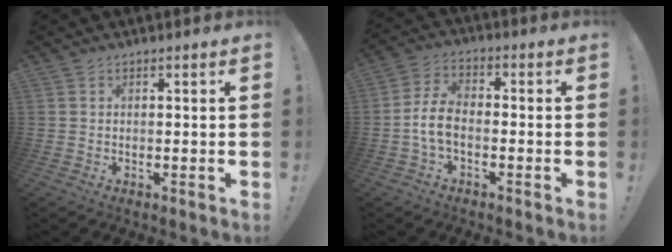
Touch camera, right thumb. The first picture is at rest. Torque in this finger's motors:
{"motor_torque": [0.17, 0.14, 0.85, -0.32, 0.25]}